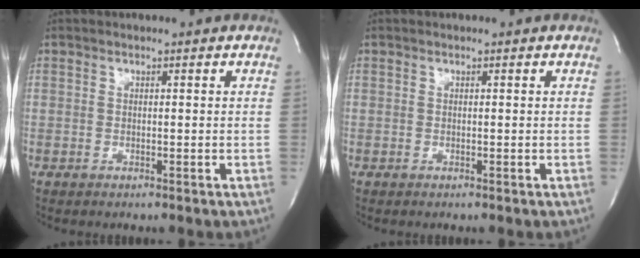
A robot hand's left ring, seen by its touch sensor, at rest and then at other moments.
{"total": 0.0}